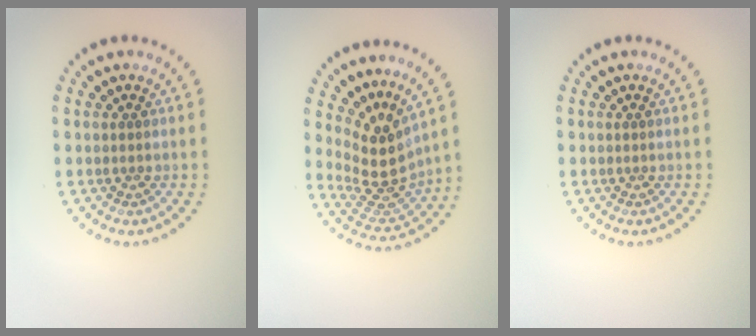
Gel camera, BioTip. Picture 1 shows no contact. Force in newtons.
{"total": 4.1, "press": 3.0, "slide": 2.8}
{"total": 0.0}